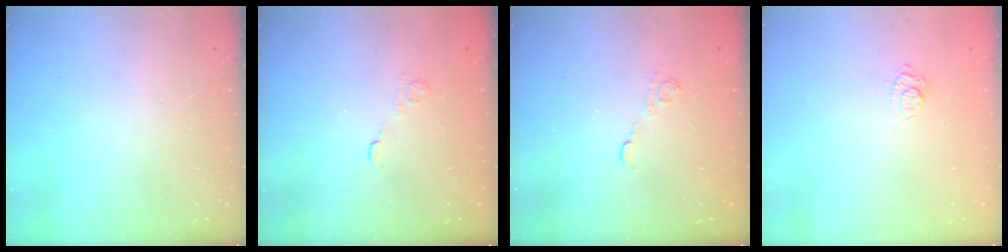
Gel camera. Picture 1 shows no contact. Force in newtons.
{"total": 2.7, "press": 2.3, "slide": 1.4}
{"total": 2.7, "press": 2.3, "slide": 1.4}
{"total": 5.0, "press": 4.8, "slide": 1.4}